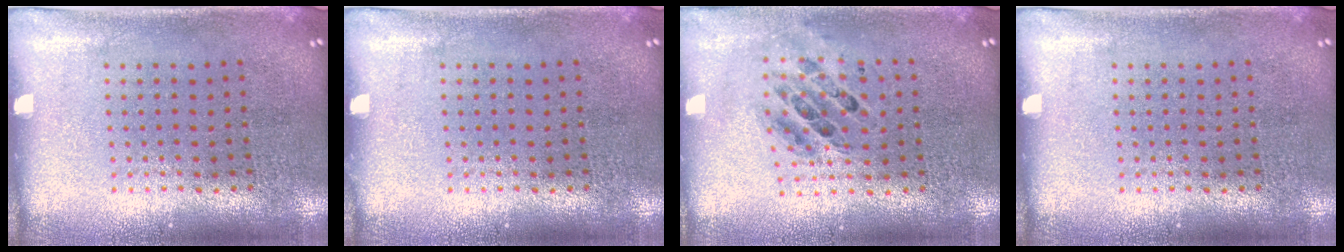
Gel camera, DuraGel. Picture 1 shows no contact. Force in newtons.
{"total": 0.0}
{"total": 0.7, "press": 0.6, "slide": 0.2}
{"total": 0.0}